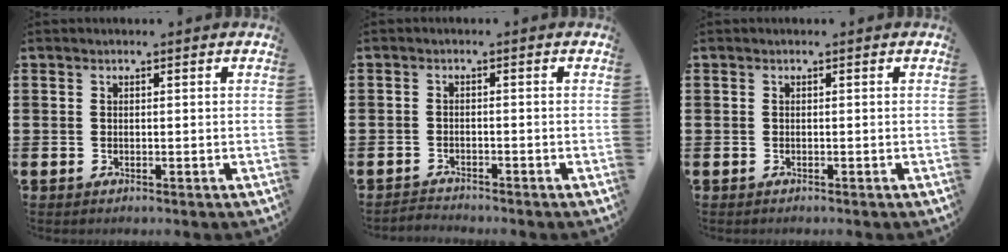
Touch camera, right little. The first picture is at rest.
{"total": 1.3, "force": [-1.3, 0.0, -0.1], "torque": [-0.002, 0.003, -0.028]}
{"total": 0.0}